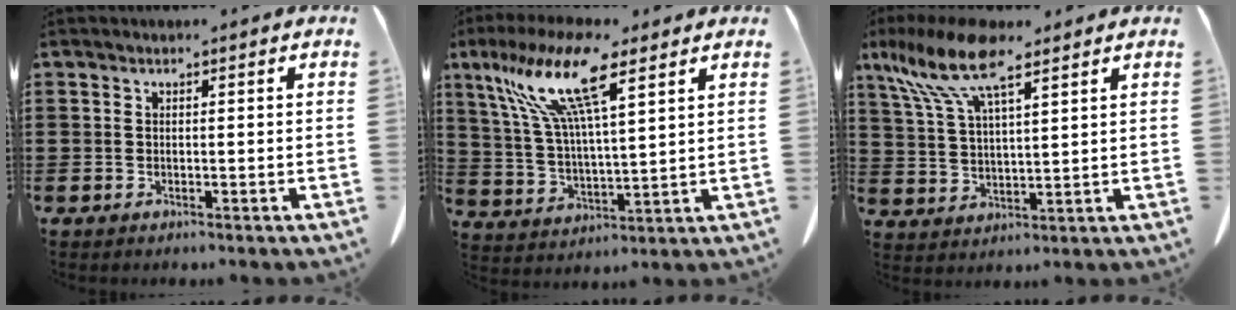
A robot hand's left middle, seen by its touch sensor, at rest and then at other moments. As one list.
[{"total": 13.4, "force": [8.5, 2.7, 10.0], "torque": [-0.230, -0.021, 0.142]}, {"total": 11.0, "force": [7.3, 3.4, 7.5], "torque": [-0.179, -0.014, 0.128]}]